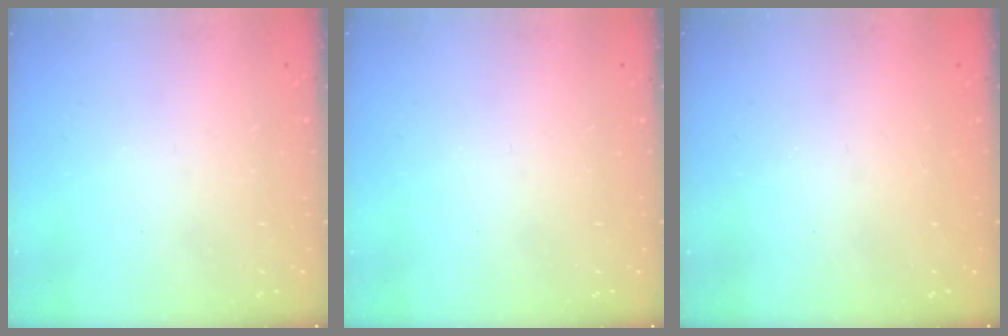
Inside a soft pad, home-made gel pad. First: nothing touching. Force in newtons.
{"total": 0.0}
{"total": 0.9, "press": 0.9, "slide": 0.1}